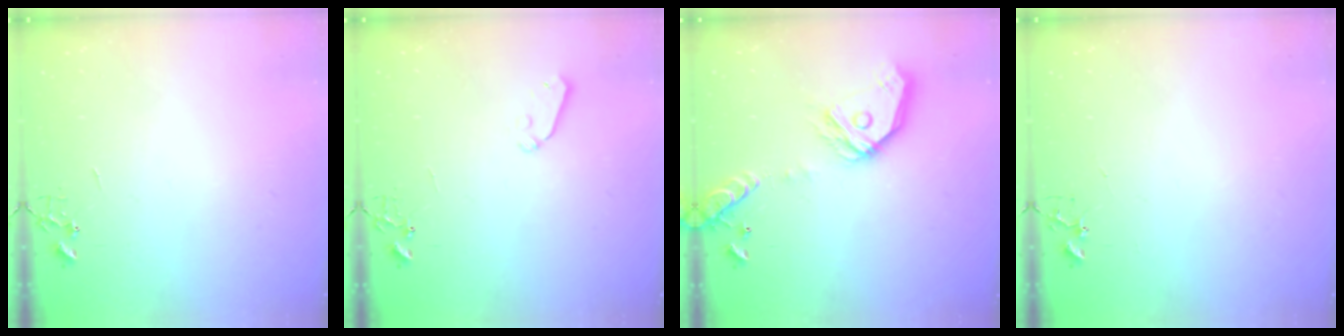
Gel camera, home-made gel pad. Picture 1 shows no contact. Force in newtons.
{"total": 5.7, "press": 5.7, "slide": 0.5}
{"total": 17.4, "press": 17.2, "slide": 2.7}
{"total": 4.2, "press": 4.2, "slide": 0.6}